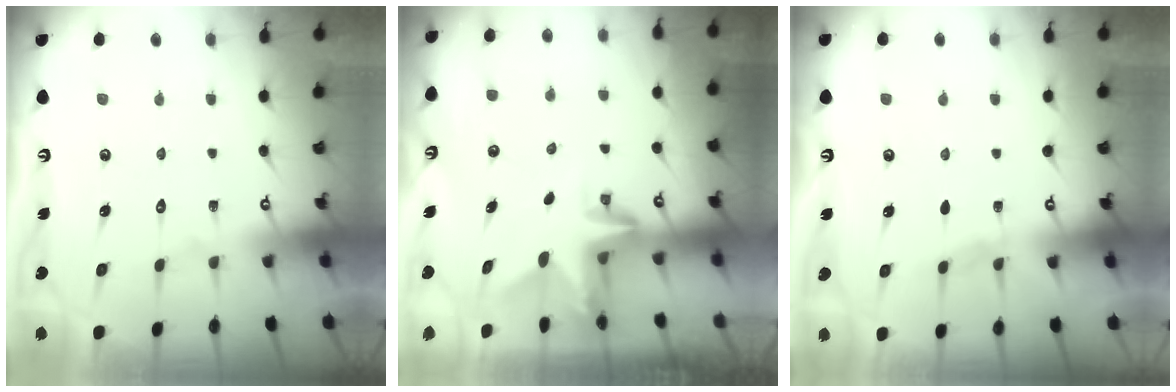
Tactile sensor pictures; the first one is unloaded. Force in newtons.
{"total": 2.9, "press": 2.9, "slide": 0.2}
{"total": 1.5, "press": 1.4, "slide": 0.3}